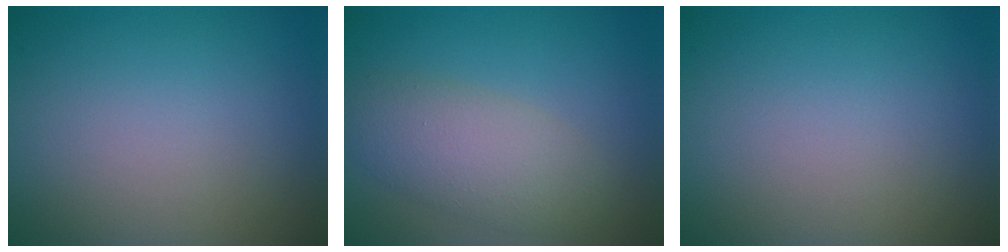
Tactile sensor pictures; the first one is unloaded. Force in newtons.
{"total": 4.6, "press": 4.6, "slide": 0.4}
{"total": 0.0}